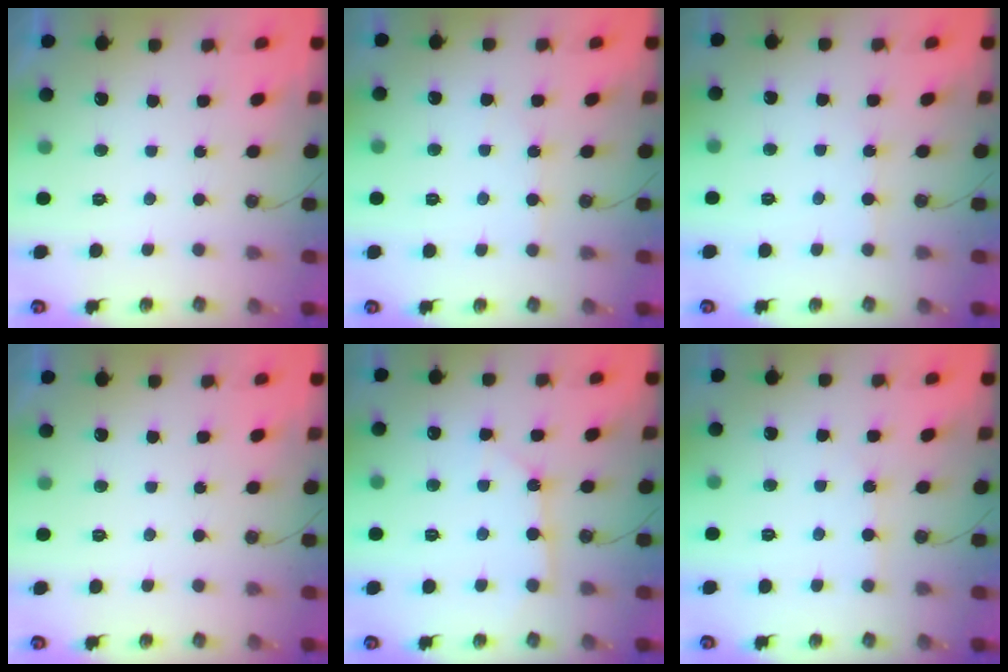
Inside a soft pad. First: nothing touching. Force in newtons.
{"total": 2.9, "press": 2.9, "slide": 0.3}
{"total": 2.5, "press": 2.5, "slide": 0.4}
{"total": 0.0}
{"total": 2.8, "press": 2.8, "slide": 0.2}
{"total": 2.3, "press": 2.3, "slide": 0.3}